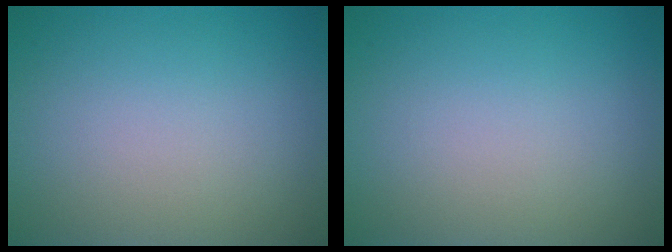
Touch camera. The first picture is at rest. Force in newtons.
{"total": 0.0}